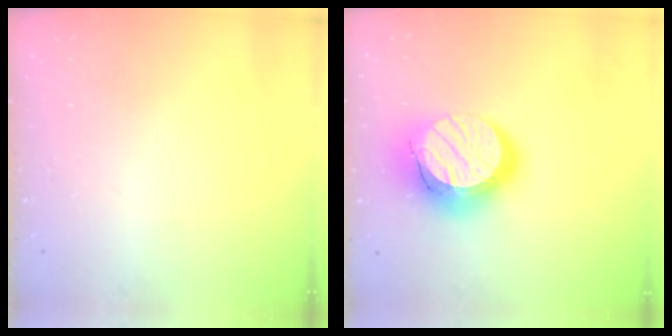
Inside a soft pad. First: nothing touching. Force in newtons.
{"total": 17.7, "press": 17.7, "slide": 1.6}